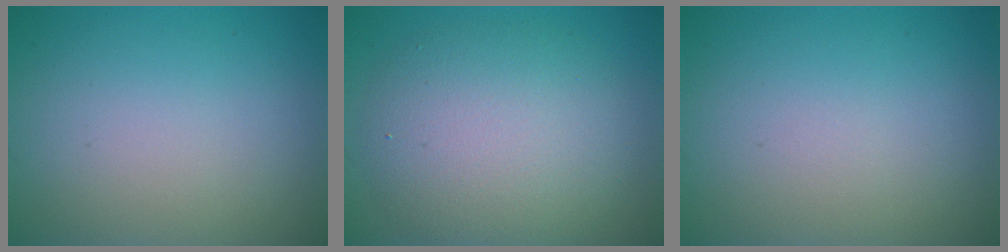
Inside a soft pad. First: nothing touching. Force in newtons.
{"total": 6.7, "press": 6.7, "slide": 0.5}
{"total": 0.0}